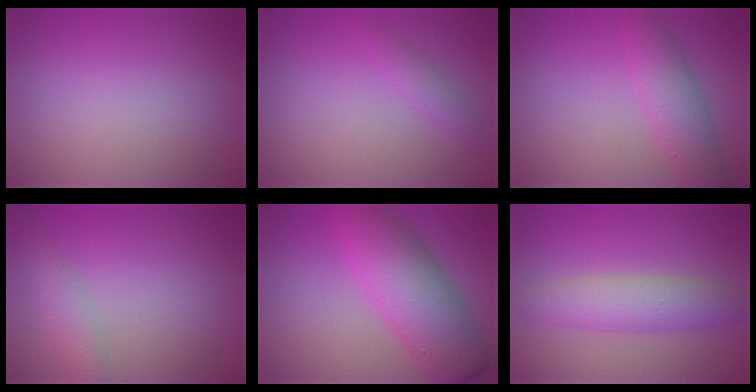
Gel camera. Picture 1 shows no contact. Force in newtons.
{"total": 1.5, "press": 1.4, "slide": 0.1}
{"total": 3.8, "press": 3.8, "slide": 0.1}
{"total": 2.5, "press": 2.5, "slide": 0.1}
{"total": 8.2, "press": 8.2, "slide": 0.0}
{"total": 4.3, "press": 4.3, "slide": 0.0}